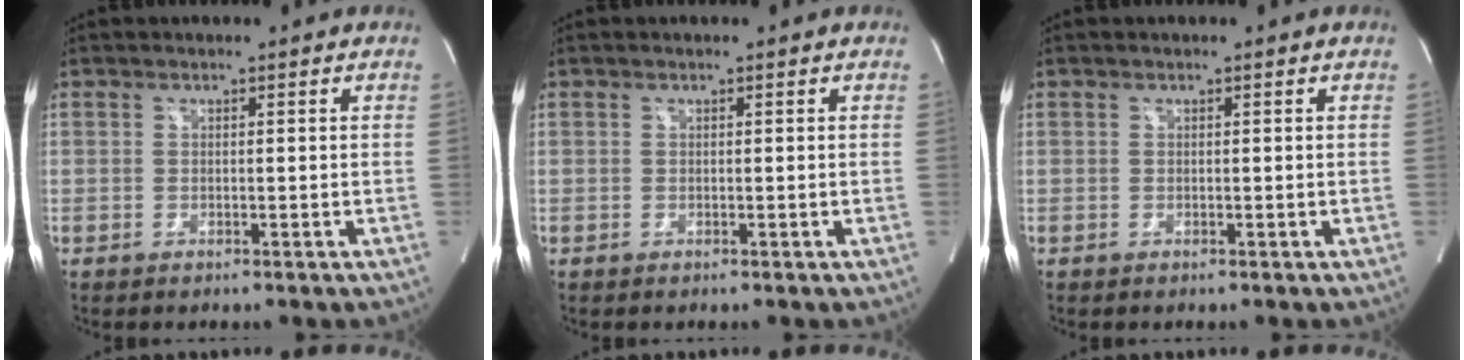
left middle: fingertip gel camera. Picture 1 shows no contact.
{"total": 0.0}
{"total": 0.0}